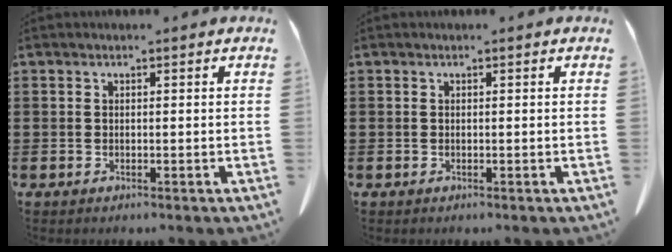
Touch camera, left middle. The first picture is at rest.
{"total": 0.0}